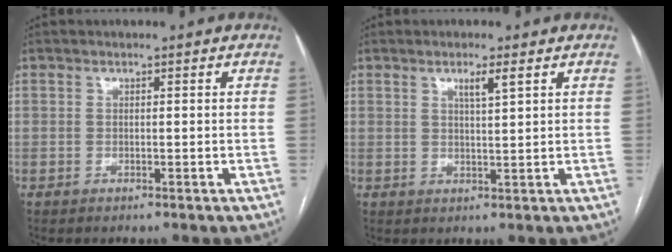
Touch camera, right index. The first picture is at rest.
{"total": 2.6, "force": [1.4, -0.1, 2.1], "torque": [-0.040, -0.002, 0.026]}